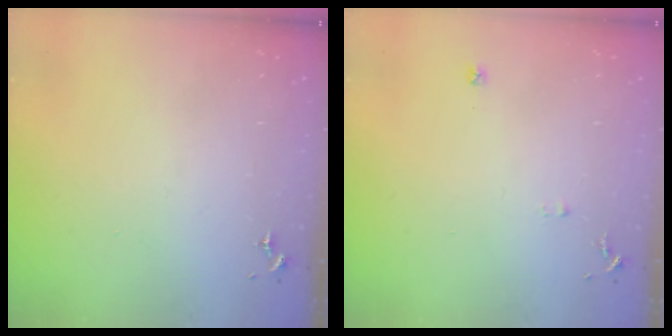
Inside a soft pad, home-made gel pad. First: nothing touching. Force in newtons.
{"total": 5.6, "press": 5.5, "slide": 0.6}